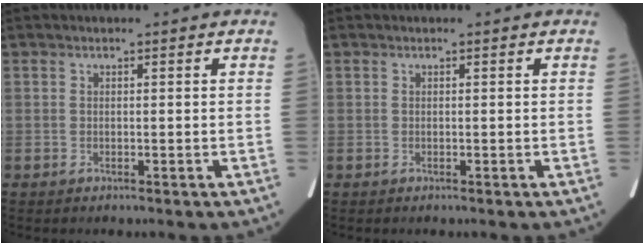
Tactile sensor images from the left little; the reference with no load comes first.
{"total": 0.0}